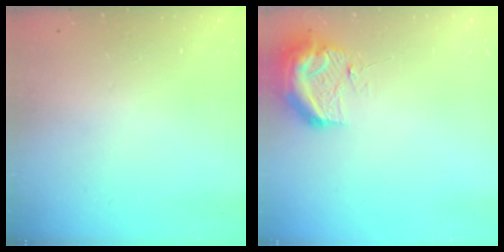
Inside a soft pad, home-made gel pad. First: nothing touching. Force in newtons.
{"total": 11.7, "press": 11.7, "slide": 1.3}